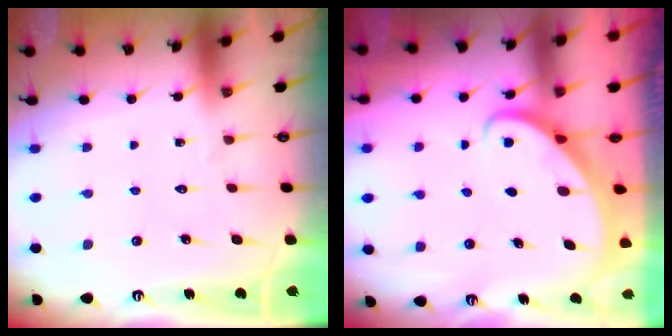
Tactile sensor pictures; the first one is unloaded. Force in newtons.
{"total": 2.7, "press": 2.7, "slide": 0.2}